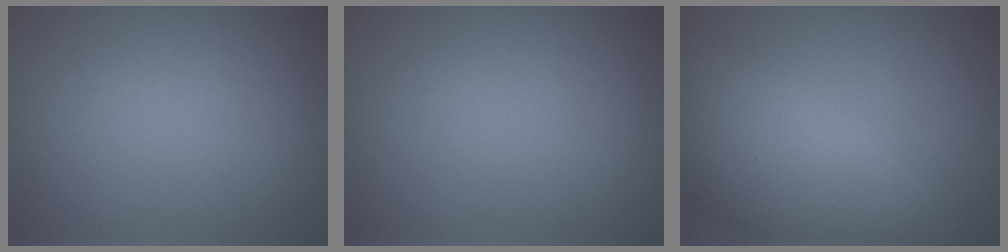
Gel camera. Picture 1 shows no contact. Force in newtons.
{"total": 0.0}
{"total": 9.7, "press": 9.7, "slide": 0.3}